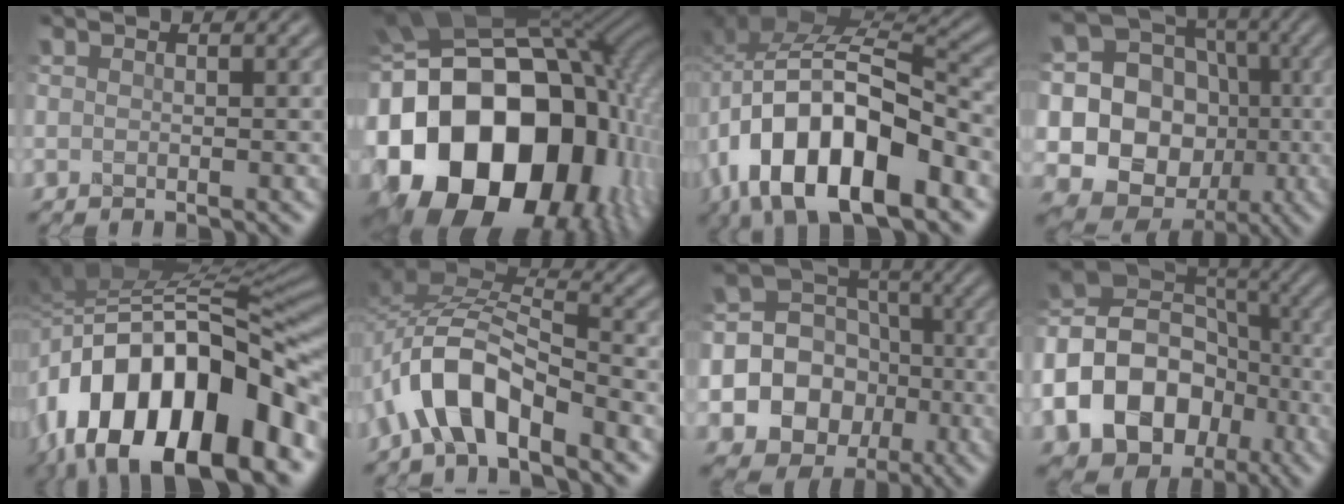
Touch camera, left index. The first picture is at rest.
{"total": 21.6, "force": [-3.7, 16.4, 13.6], "torque": [-0.286, -0.012, -0.052]}
{"total": 13.6, "force": [-5.5, 7.7, 9.8], "torque": [-0.172, -0.010, -0.097]}
{"total": 19.7, "force": [-1.8, 18.5, 6.4], "torque": [-0.173, 0.024, -0.058]}
{"total": 16.6, "force": [-7.0, 8.8, 12.3], "torque": [-0.193, 0.011, -0.123]}
{"total": 6.7, "force": [-3.9, 2.9, 4.5], "torque": [-0.073, 0.007, -0.080]}
{"total": 14.3, "force": [-4.0, 13.1, 4.2], "torque": [-0.111, -0.013, -0.069]}
{"total": 17.2, "force": [-5.8, 14.0, 8.2], "torque": [-0.176, -0.008, -0.107]}